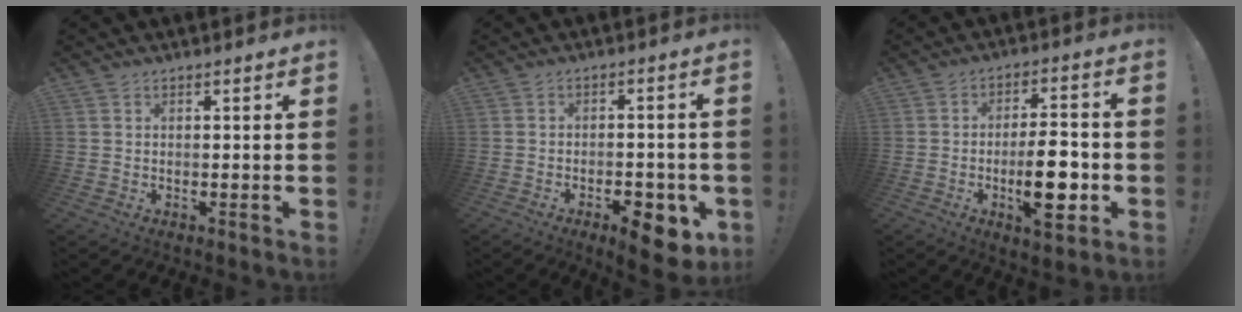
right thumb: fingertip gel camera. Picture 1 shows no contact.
{"total": 10.6, "force": [-5.2, 5.0, 7.7], "torque": [-0.082, 0.039, -0.075]}
{"total": 14.2, "force": [-3.7, 4.7, 12.9], "torque": [-0.193, 0.006, -0.060]}